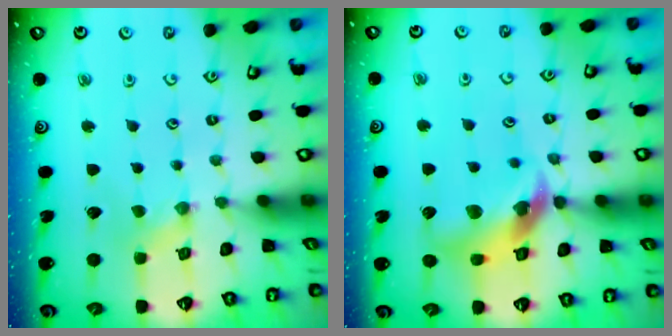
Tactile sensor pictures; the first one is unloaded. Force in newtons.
{"total": 14.1, "press": 14.0, "slide": 1.9}